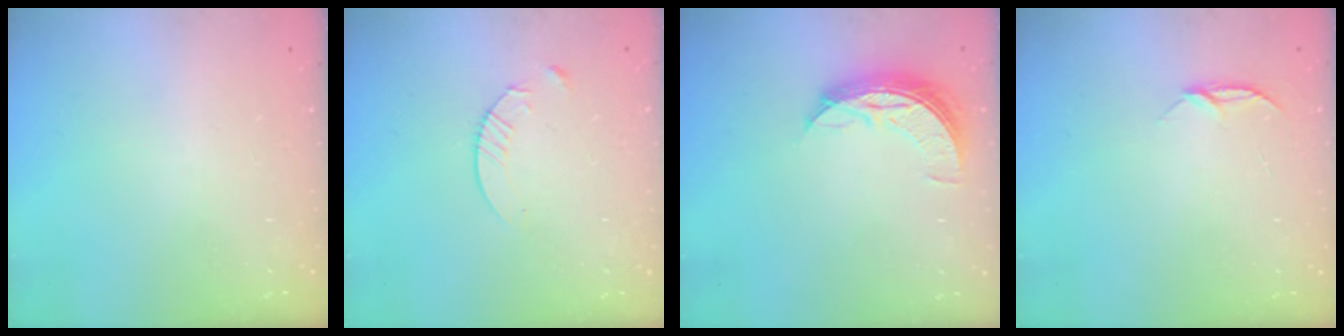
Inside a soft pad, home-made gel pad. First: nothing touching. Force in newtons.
{"total": 4.8, "press": 4.8, "slide": 0.6}
{"total": 7.9, "press": 7.9, "slide": 0.4}
{"total": 4.4, "press": 4.4, "slide": 0.4}